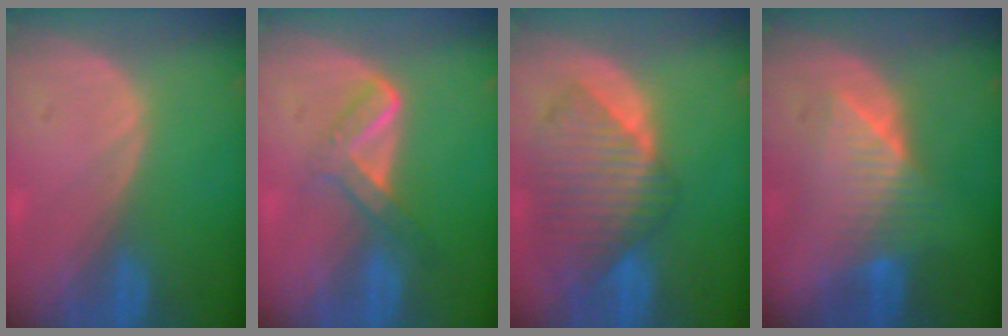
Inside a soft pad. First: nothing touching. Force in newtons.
{"total": 5.2, "press": 4.6, "slide": 2.4}
{"total": 10.0, "press": 8.7, "slide": 5.1}
{"total": 6.6, "press": 6.6, "slide": 0.5}